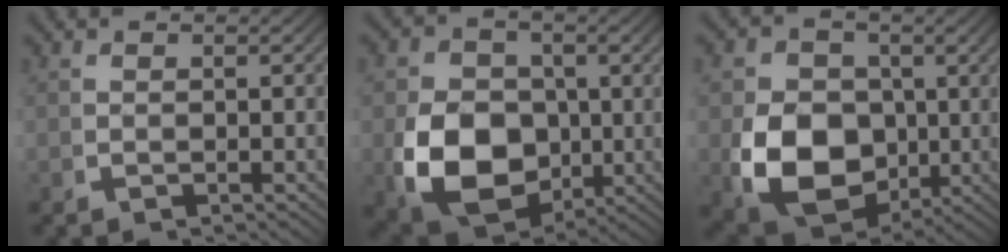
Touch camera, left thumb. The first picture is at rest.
{"total": 14.1, "force": [-1.3, 10.2, 9.6], "torque": [-0.207, -0.053, 0.005]}
{"total": 15.4, "force": [-0.8, 11.6, 10.1], "torque": [-0.211, -0.054, 0.010]}